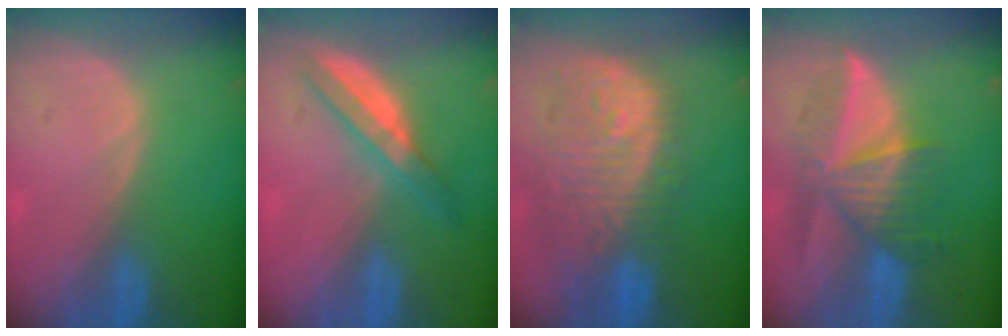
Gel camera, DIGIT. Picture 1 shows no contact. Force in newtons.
{"total": 5.0, "press": 4.9, "slide": 1.3}
{"total": 12.2, "press": 10.9, "slide": 5.5}
{"total": 7.7, "press": 7.4, "slide": 2.0}